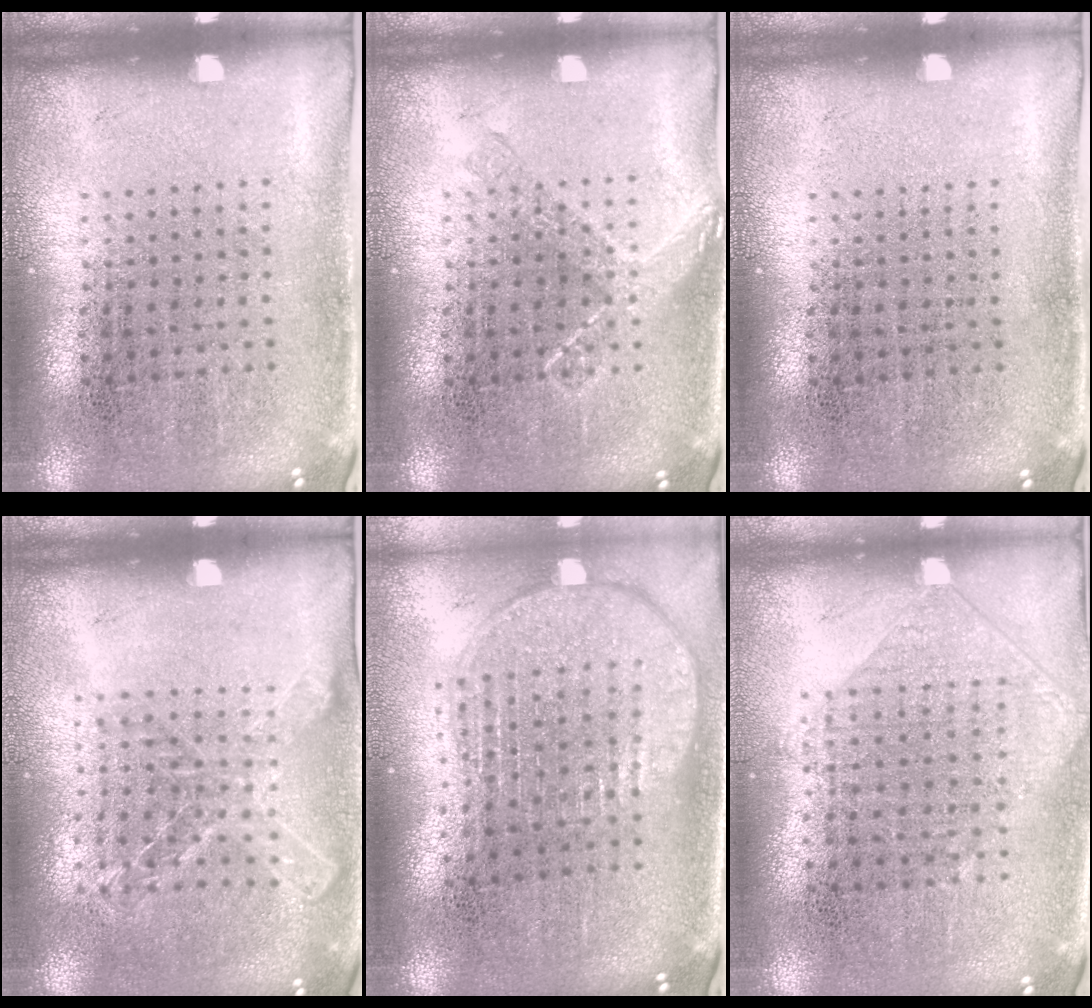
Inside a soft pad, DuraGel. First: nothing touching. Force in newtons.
{"total": 1.8, "press": 1.8, "slide": 0.4}
{"total": 0.0}
{"total": 1.2, "press": 1.2, "slide": 0.1}
{"total": 1.9, "press": 1.6, "slide": 1.1}
{"total": 1.0, "press": 0.9, "slide": 0.4}